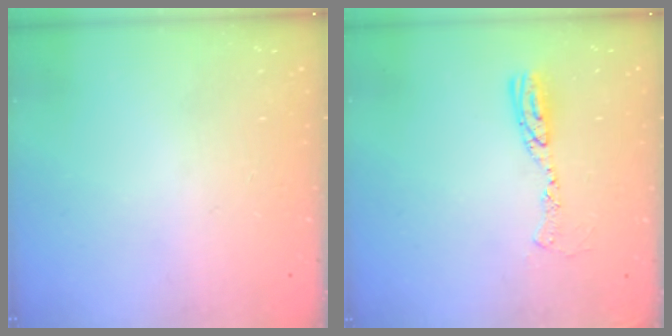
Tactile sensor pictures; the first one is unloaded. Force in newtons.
{"total": 9.5, "press": 9.5, "slide": 0.9}